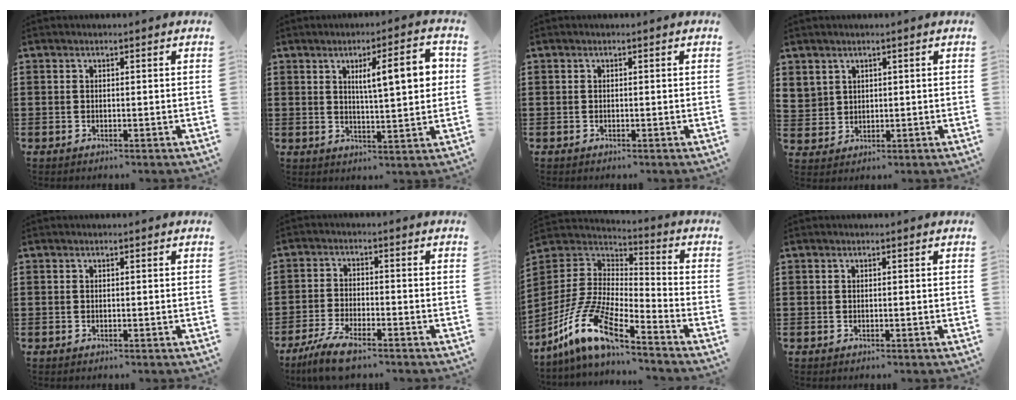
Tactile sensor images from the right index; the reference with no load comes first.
{"total": 8.8, "force": [2.6, 1.9, 8.2], "torque": [-0.127, -0.006, 0.033]}
{"total": 0.0}
{"total": 2.8, "force": [1.8, 2.1, 0.1], "torque": [-0.015, 0.007, 0.036]}
{"total": 0.0}
{"total": 5.6, "force": [-4.5, 0.9, 3.1], "torque": [-0.077, -0.009, -0.091]}
{"total": 12.3, "force": [-8.8, 2.9, 8.2], "torque": [-0.201, -0.004, -0.184]}
{"total": 0.0}